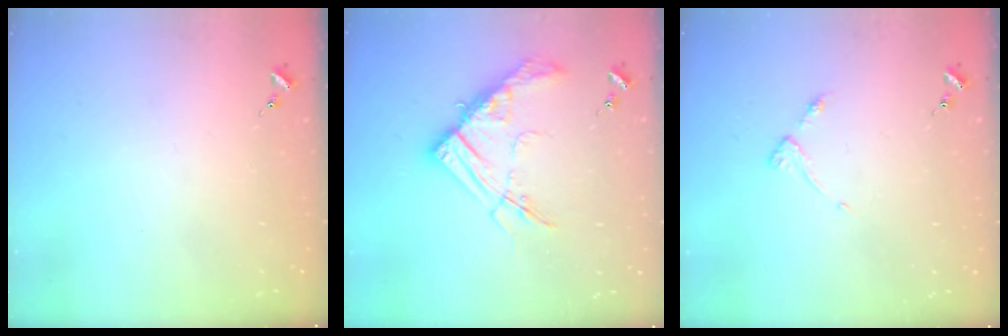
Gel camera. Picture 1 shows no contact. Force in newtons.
{"total": 15.4, "press": 15.3, "slide": 1.8}
{"total": 3.8, "press": 3.8, "slide": 0.5}